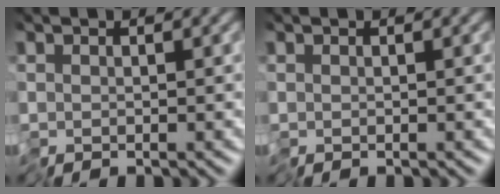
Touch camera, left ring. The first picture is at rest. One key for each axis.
{"total": 0.0}